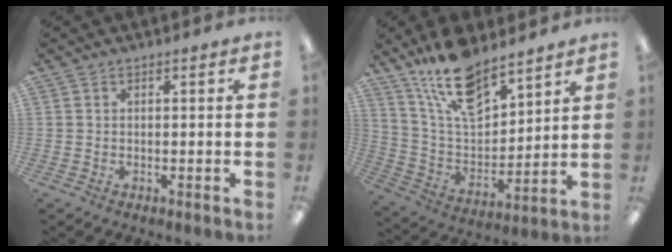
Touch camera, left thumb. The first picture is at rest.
{"total": 16.3, "force": [12.5, 6.4, 8.2], "torque": [-0.159, -0.072, 0.224]}